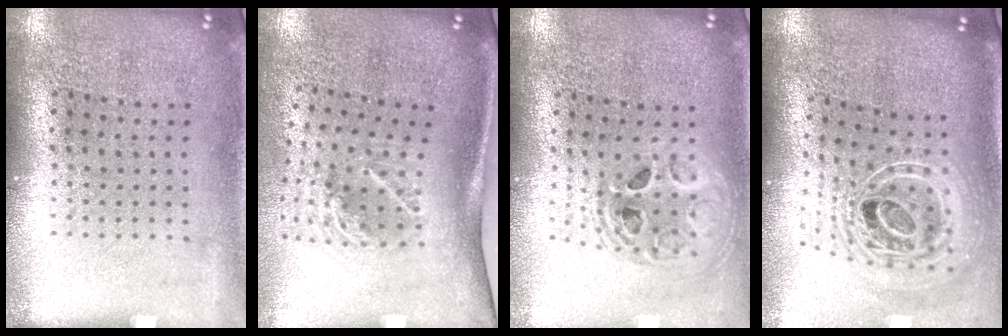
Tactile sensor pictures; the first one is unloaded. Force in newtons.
{"total": 2.0, "press": 1.3, "slide": 1.5}
{"total": 2.0, "press": 1.6, "slide": 1.2}
{"total": 2.7, "press": 2.0, "slide": 1.8}